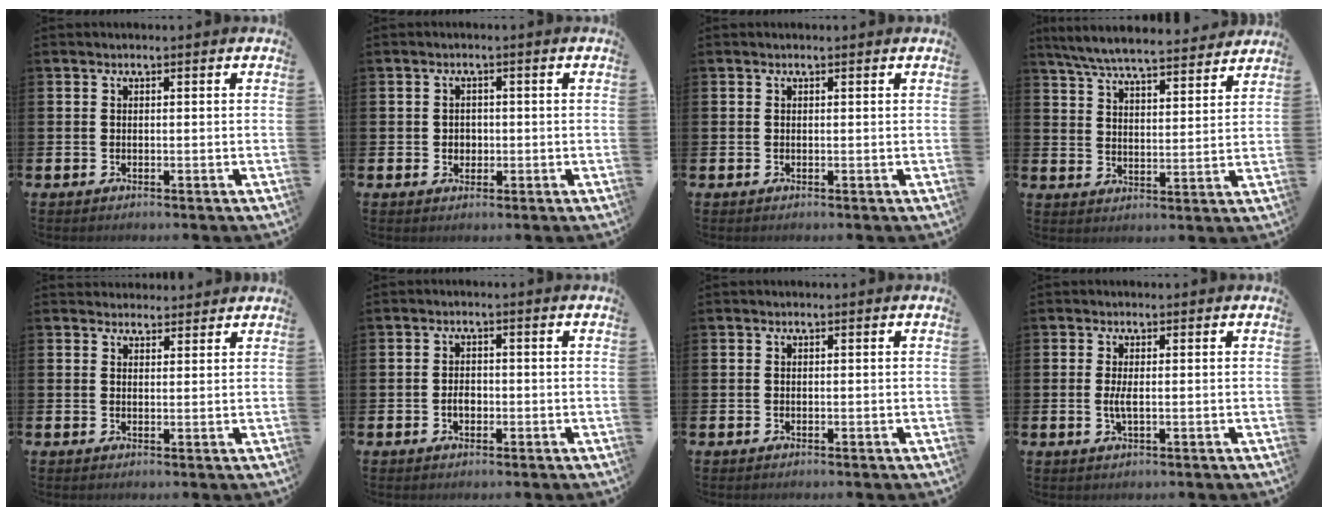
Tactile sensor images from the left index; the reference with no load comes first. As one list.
[{"total": 1.7, "force": [0.2, 1.6, 0.6], "torque": [0.007, 0.000, -0.004]}, {"total": 0.0}, {"total": 7.3, "force": [6.9, 0.8, 2.2], "torque": [-0.070, -0.041, 0.122]}, {"total": 2.7, "force": [2.6, 0.9, -0.2], "torque": [0.011, -0.013, 0.045]}, {"total": 2.0, "force": [-0.5, 1.4, 1.3], "torque": [-0.012, -0.001, -0.015]}, {"total": 0.0}, {"total": 1.8, "force": [-0.1, 0.3, 1.8], "torque": [-0.036, -0.001, -0.001]}]